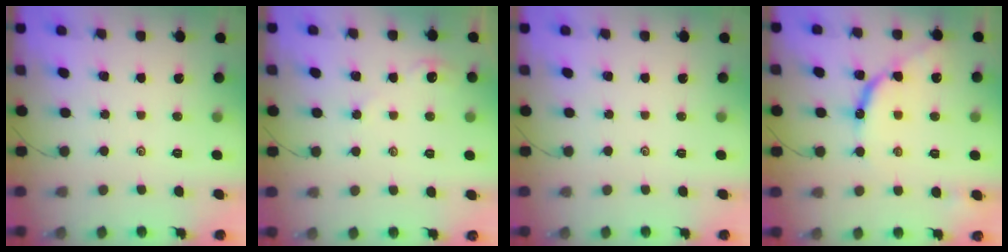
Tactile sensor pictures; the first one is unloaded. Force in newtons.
{"total": 1.8, "press": 1.8, "slide": 0.2}
{"total": 0.0}
{"total": 11.2, "press": 11.2, "slide": 1.0}